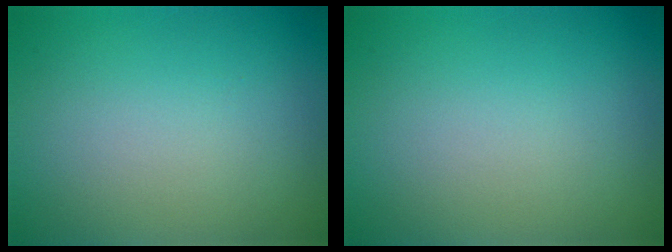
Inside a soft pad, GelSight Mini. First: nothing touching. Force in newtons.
{"total": 0.0}